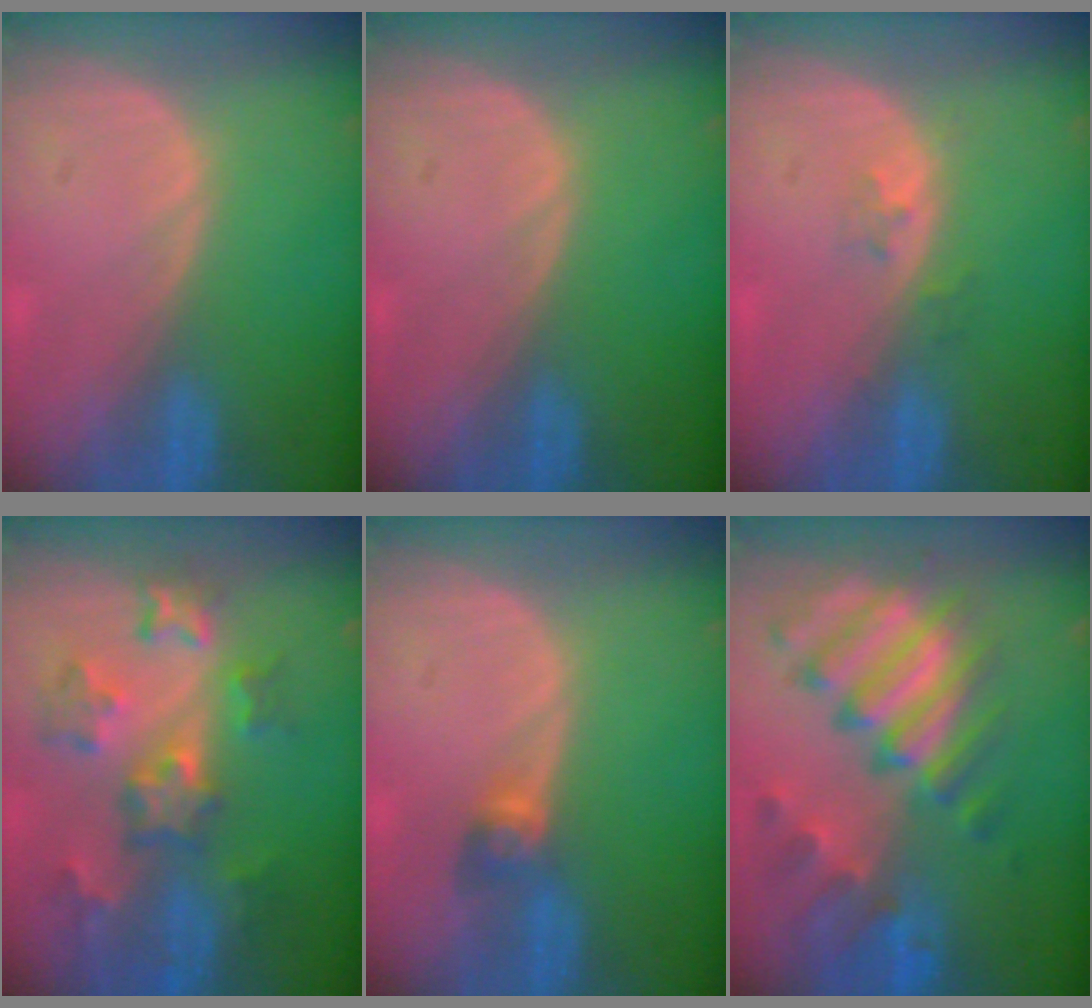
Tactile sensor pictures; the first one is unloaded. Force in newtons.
{"total": 0.0}
{"total": 1.9, "press": 1.4, "slide": 1.2}
{"total": 8.6, "press": 7.7, "slide": 3.8}
{"total": 2.7, "press": 2.5, "slide": 0.9}
{"total": 11.5, "press": 9.8, "slide": 6.0}